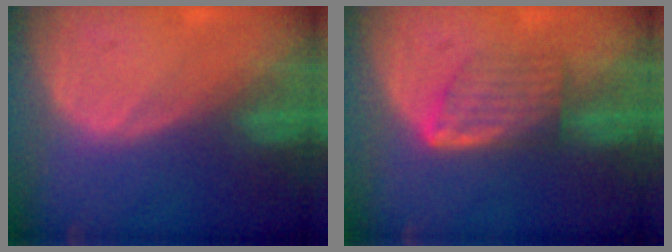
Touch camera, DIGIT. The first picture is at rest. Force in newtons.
{"total": 5.9, "press": 5.5, "slide": 2.2}